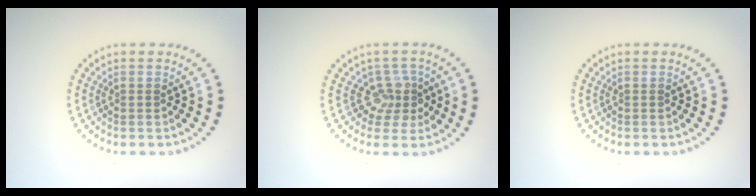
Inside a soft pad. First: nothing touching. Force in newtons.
{"total": 2.7, "press": 2.0, "slide": 1.8}
{"total": 0.0}